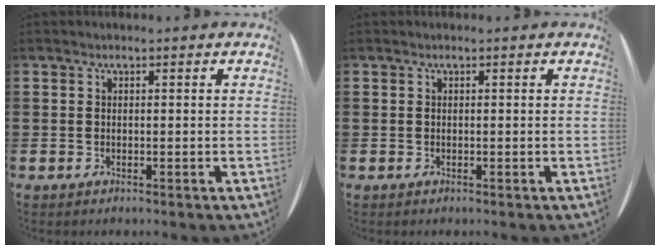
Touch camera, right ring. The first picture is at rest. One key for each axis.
{"total": 0.0}